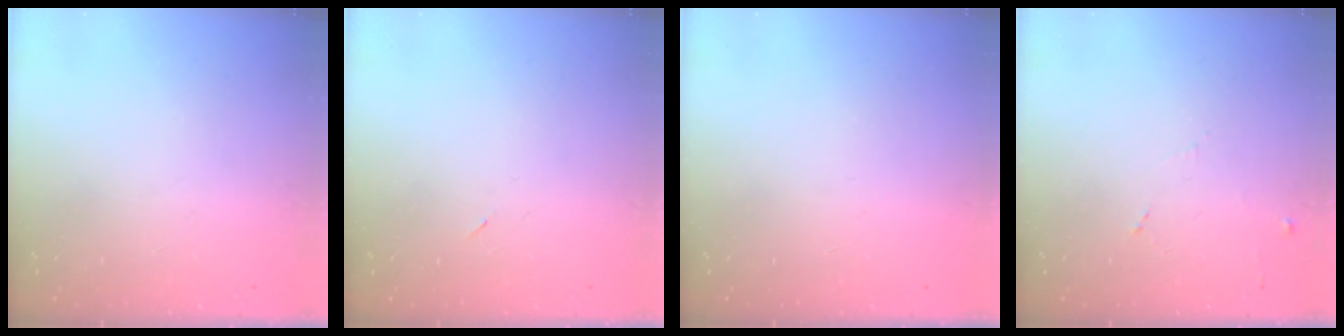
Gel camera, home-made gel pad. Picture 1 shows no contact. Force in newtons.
{"total": 2.2, "press": 1.9, "slide": 1.2}
{"total": 1.5, "press": 1.5, "slide": 0.1}
{"total": 5.4, "press": 5.3, "slide": 0.9}